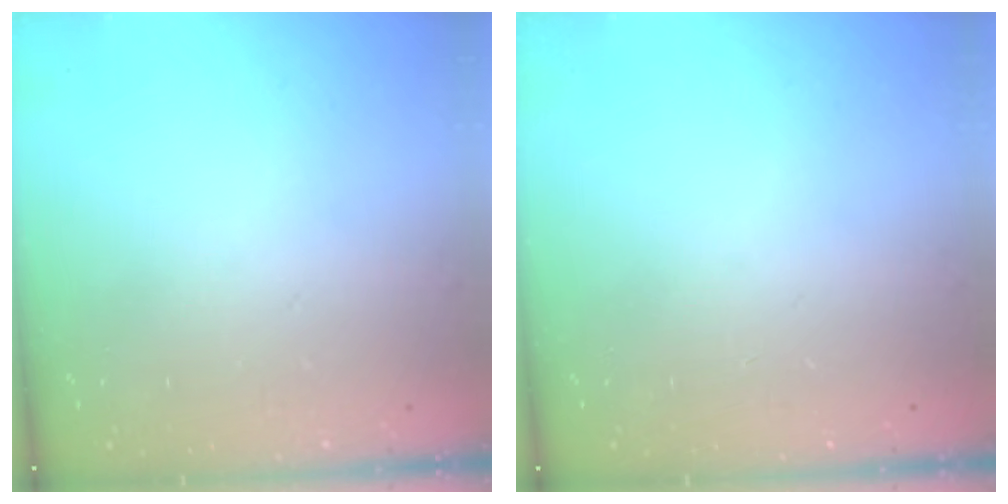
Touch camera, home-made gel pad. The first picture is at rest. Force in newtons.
{"total": 0.0}